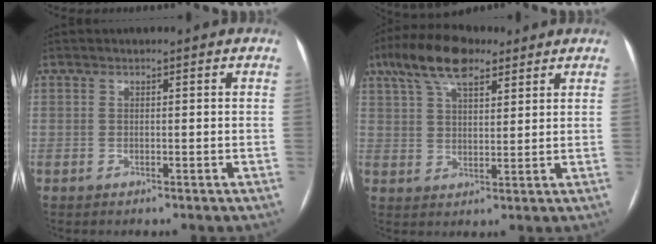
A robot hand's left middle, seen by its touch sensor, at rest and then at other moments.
{"total": 10.5, "force": [6.8, 3.9, 6.9], "torque": [-0.135, 0.030, 0.123]}